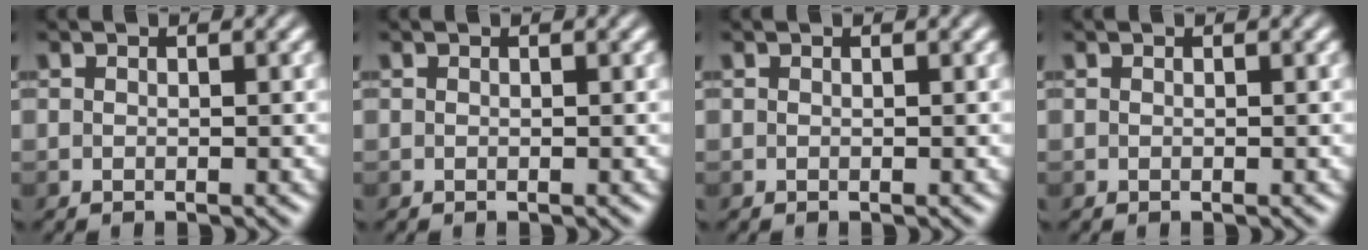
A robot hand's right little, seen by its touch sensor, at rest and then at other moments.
{"total": 0.0}
{"total": 0.0}
{"total": 0.0}